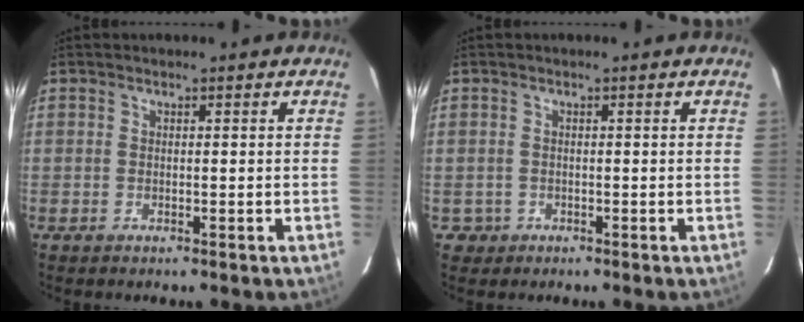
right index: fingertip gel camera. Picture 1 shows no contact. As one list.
[{"total": 1.3, "force": [-0.2, 1.3, 0.0], "torque": [0.004, 0.005, -0.003]}]